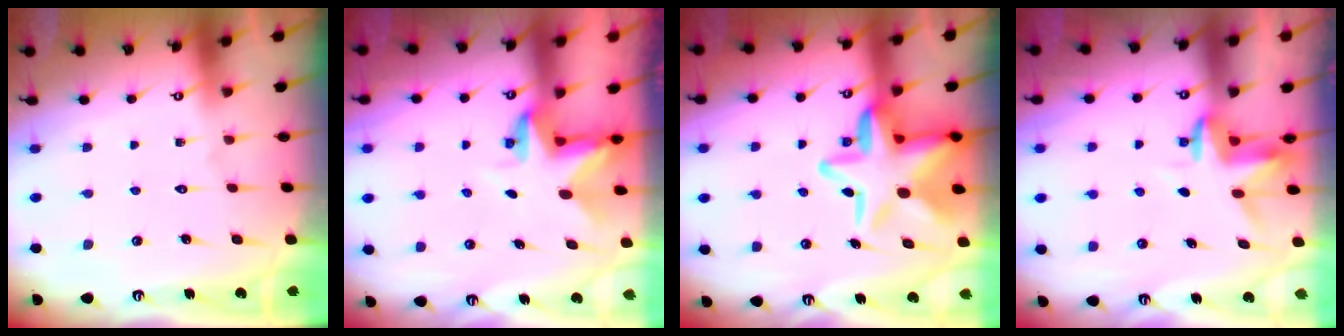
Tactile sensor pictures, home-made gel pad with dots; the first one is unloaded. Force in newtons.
{"total": 3.3, "press": 3.3, "slide": 0.2}
{"total": 16.3, "press": 16.0, "slide": 3.0}
{"total": 3.6, "press": 3.6, "slide": 0.2}